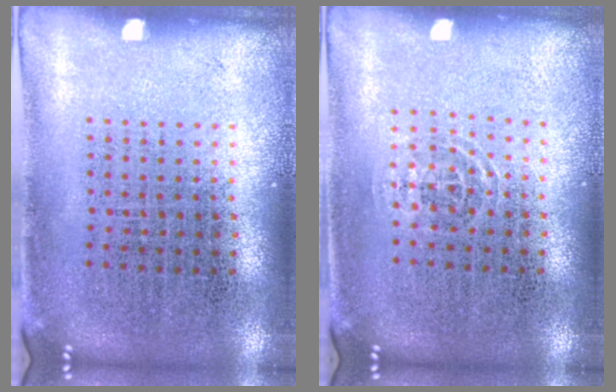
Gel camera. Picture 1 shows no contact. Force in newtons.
{"total": 0.8, "press": 0.5, "slide": 0.6}